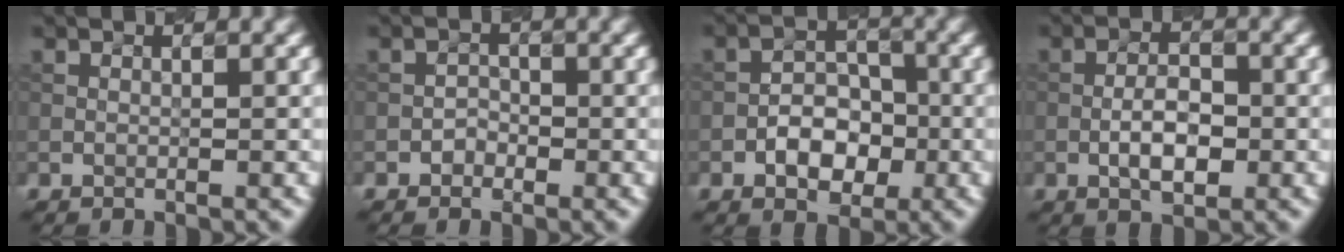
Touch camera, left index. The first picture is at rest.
{"total": 0.9, "force": [-0.7, 0.5, -0.2], "torque": [0.005, 0.004, -0.005]}
{"total": 3.5, "force": [-1.7, 2.3, 2.1], "torque": [-0.028, 0.009, -0.020]}
{"total": 3.1, "force": [-1.0, 1.3, 2.6], "torque": [-0.048, 0.003, -0.013]}